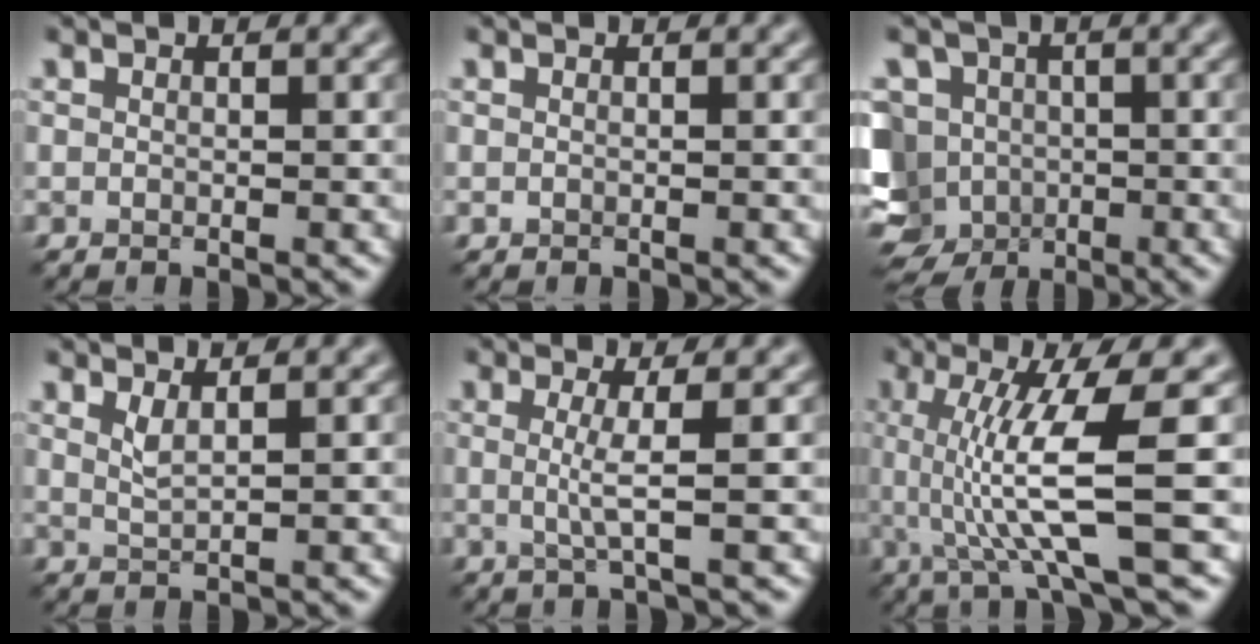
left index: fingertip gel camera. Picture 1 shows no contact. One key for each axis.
{"total": 0.0}
{"total": 9.8, "fx": -4.1, "fy": 7.9, "fz": 4.1, "tx": -0.077, "ty": -0.001, "tz": -0.084}
{"total": 1.6, "fx": 0.9, "fy": 0.4, "fz": 1.2, "tx": -0.024, "ty": -0.002, "tz": 0.016}
{"total": 2.6, "fx": 0.1, "fy": 0.5, "fz": 2.5, "tx": -0.049, "ty": -0.003, "tz": -0.005}
{"total": 8.1, "fx": 0.1, "fy": 1.3, "fz": 8.0, "tx": -0.133, "ty": -0.008, "tz": 0.008}